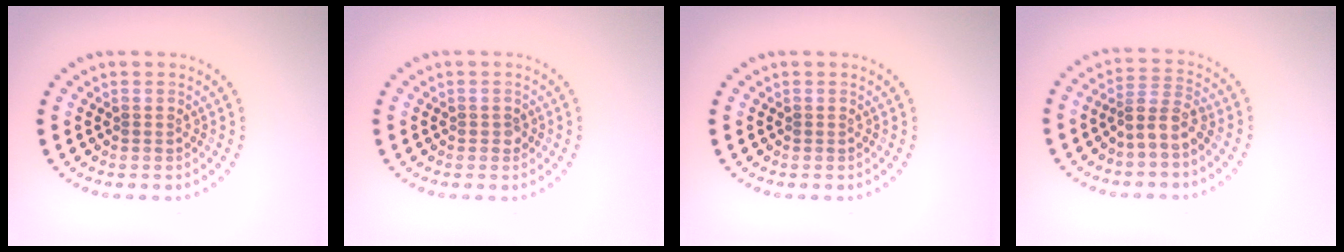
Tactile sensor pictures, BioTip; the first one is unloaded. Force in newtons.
{"total": 0.6, "press": 0.6, "slide": 0.2}
{"total": 0.0}
{"total": 2.6, "press": 2.1, "slide": 1.7}